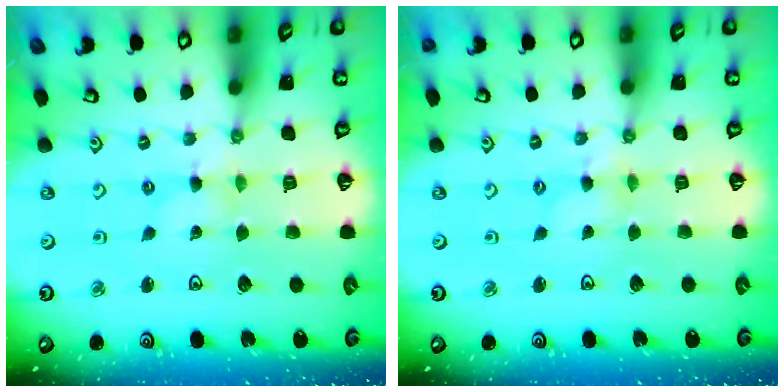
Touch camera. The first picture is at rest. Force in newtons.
{"total": 3.0, "press": 3.0, "slide": 0.4}